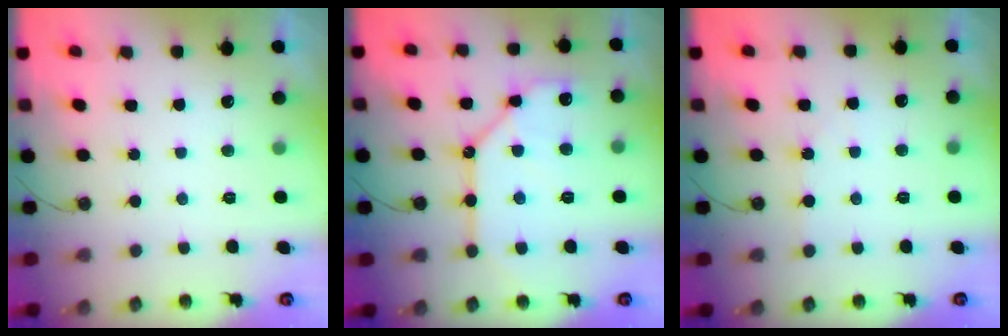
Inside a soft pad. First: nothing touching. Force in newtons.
{"total": 12.4, "press": 12.3, "slide": 1.5}
{"total": 1.5, "press": 1.4, "slide": 0.3}